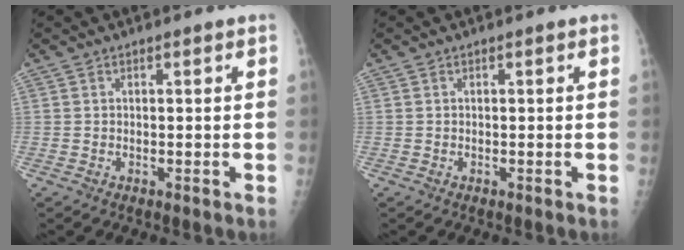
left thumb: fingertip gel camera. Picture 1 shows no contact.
{"total": 0.0}